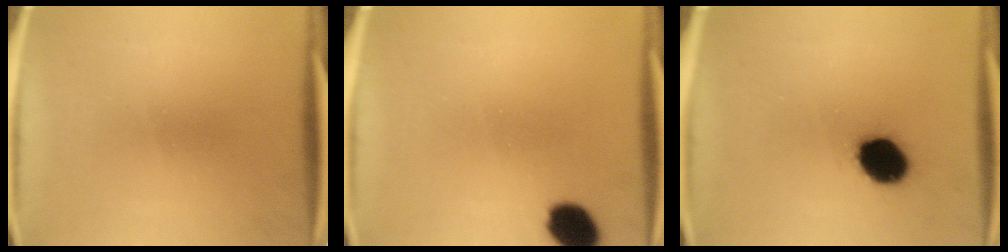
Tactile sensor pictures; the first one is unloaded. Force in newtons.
{"total": 7.5}
{"total": 10.9}